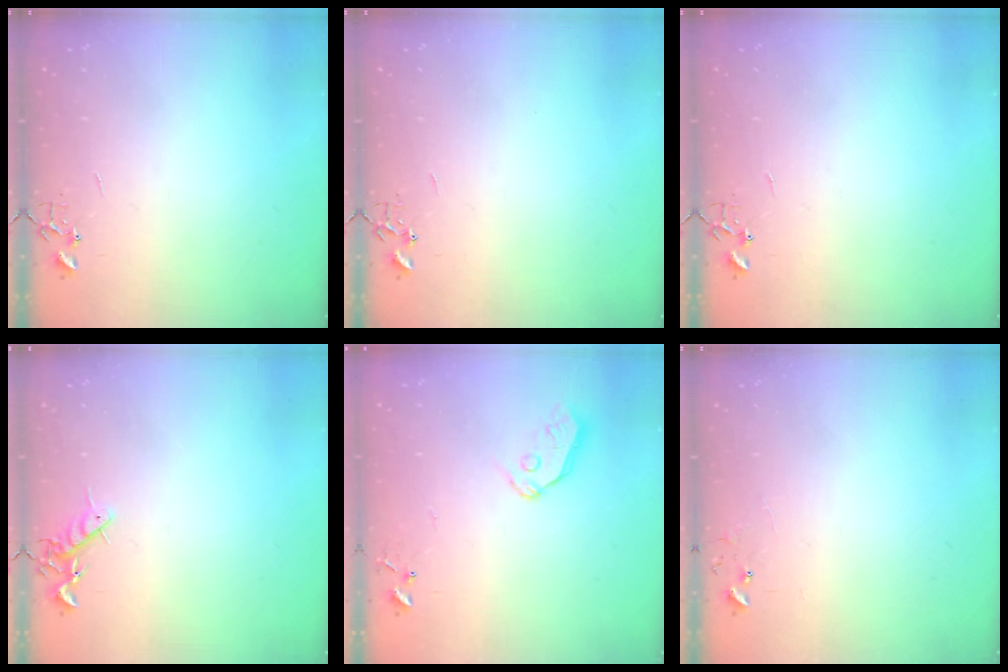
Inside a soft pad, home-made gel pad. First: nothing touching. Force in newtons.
{"total": 0.0}
{"total": 0.0}
{"total": 7.4, "press": 7.4, "slide": 0.9}
{"total": 6.8, "press": 6.8, "slide": 0.7}
{"total": 5.8, "press": 5.8, "slide": 0.5}